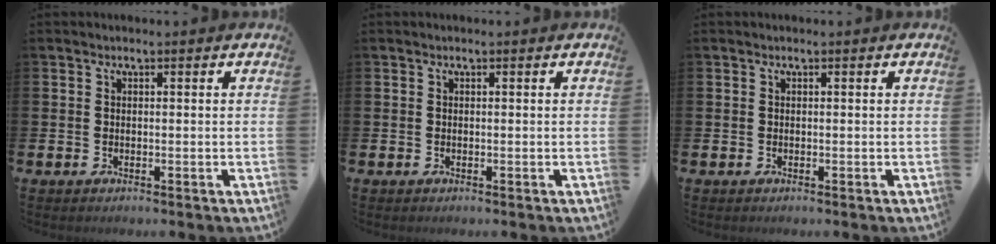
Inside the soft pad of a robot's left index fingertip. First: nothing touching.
{"total": 0.0}
{"total": 0.0}